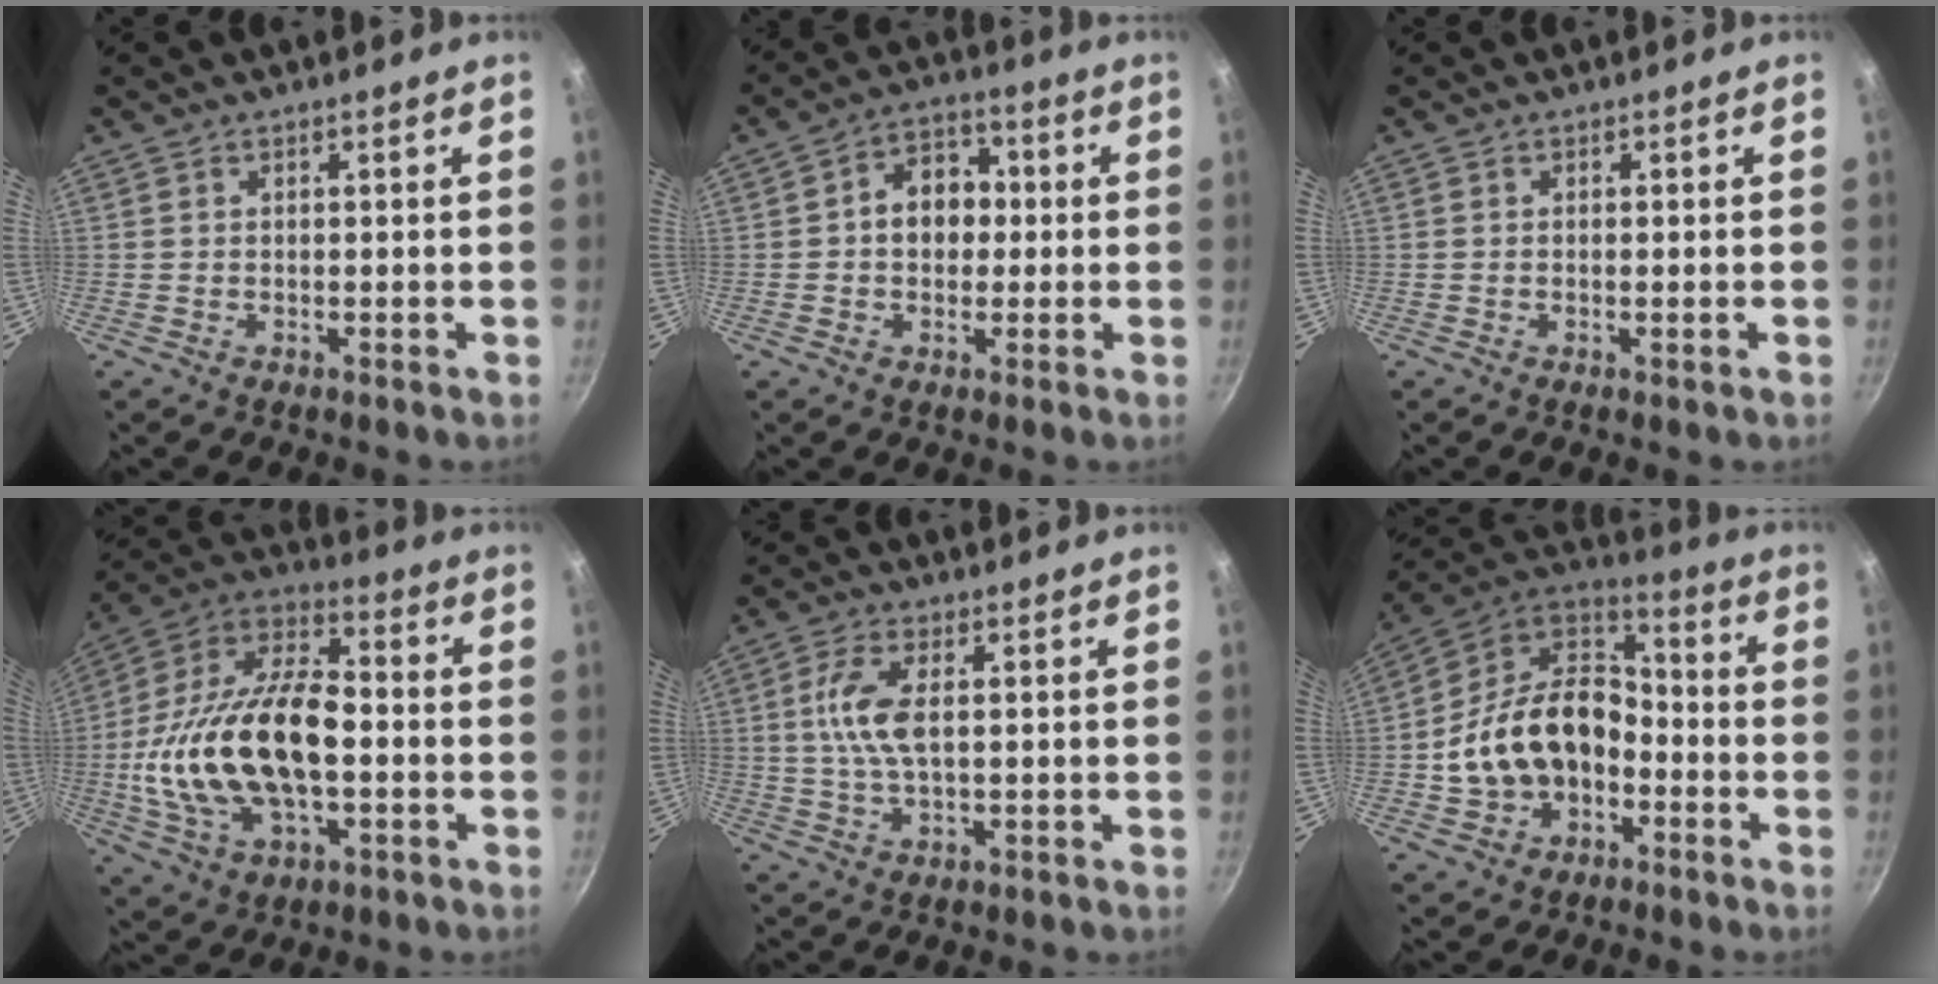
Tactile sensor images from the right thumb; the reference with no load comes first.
{"total": 8.3, "force": [0.3, 6.4, 5.2], "torque": [-0.036, 0.018, -0.005]}
{"total": 0.7, "force": [-0.2, 0.0, 0.7], "torque": [-0.015, 0.001, -0.005]}
{"total": 24.3, "force": [-2.7, 13.2, 20.2], "torque": [-0.380, 0.040, -0.053]}
{"total": 7.6, "force": [0.9, 3.3, 6.8], "torque": [-0.143, 0.006, 0.016]}
{"total": 18.1, "force": [-4.4, 13.1, 11.6], "torque": [-0.185, 0.064, -0.087]}